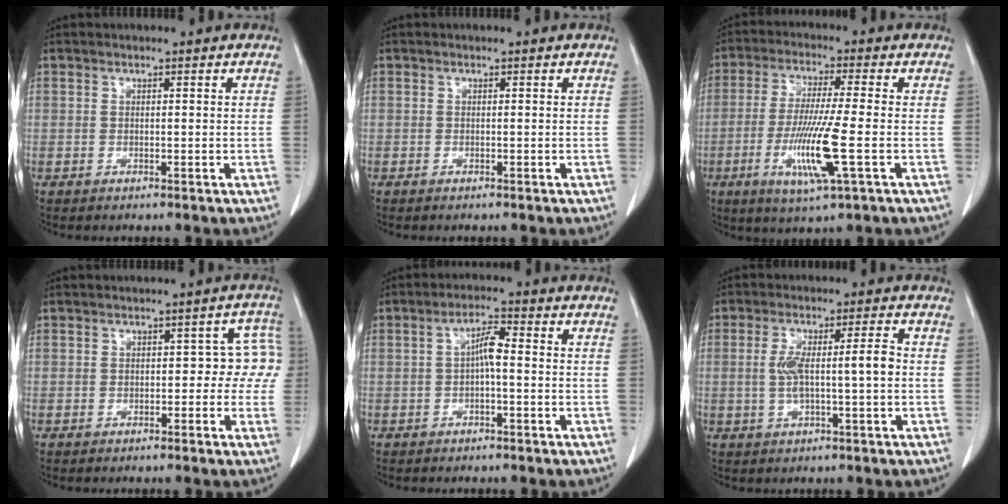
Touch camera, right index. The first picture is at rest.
{"total": 0.0}
{"total": 11.0, "force": [-3.1, -0.1, 10.5], "torque": [-0.210, -0.022, -0.060]}
{"total": 5.3, "force": [0.1, 3.0, 4.3], "torque": [-0.025, 0.035, 0.000]}
{"total": 3.7, "force": [-0.1, 0.8, 3.6], "torque": [-0.063, 0.013, -0.001]}
{"total": 6.8, "force": [-0.1, 0.8, 6.7], "torque": [-0.129, 0.014, 0.001]}